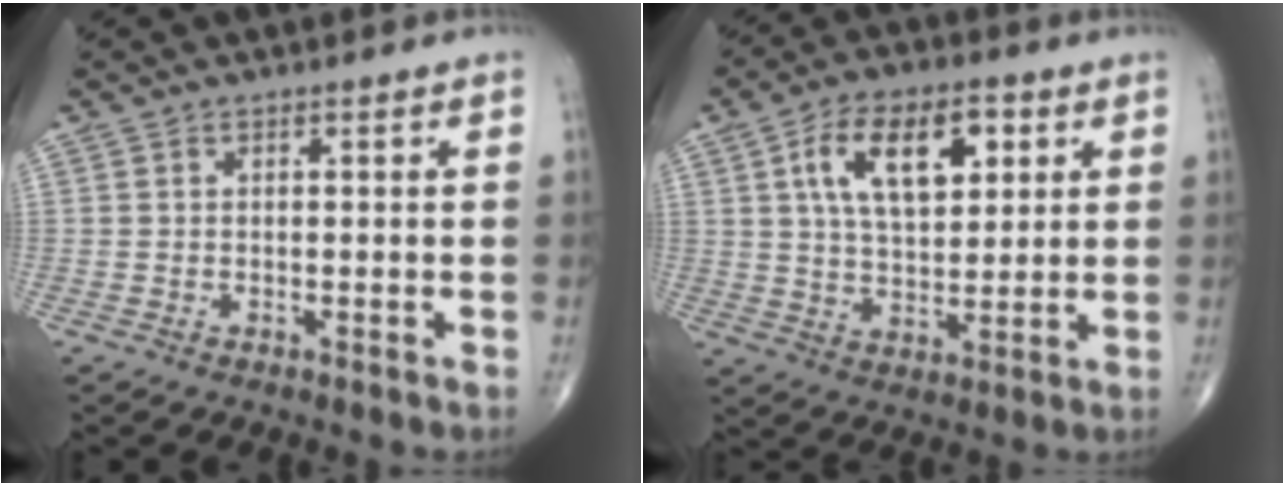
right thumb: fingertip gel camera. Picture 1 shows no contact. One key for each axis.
{"total": 13.8, "fx": 4.7, "fy": 7.3, "fz": 10.7, "tx": -0.160, "ty": -0.007, "tz": 0.082}